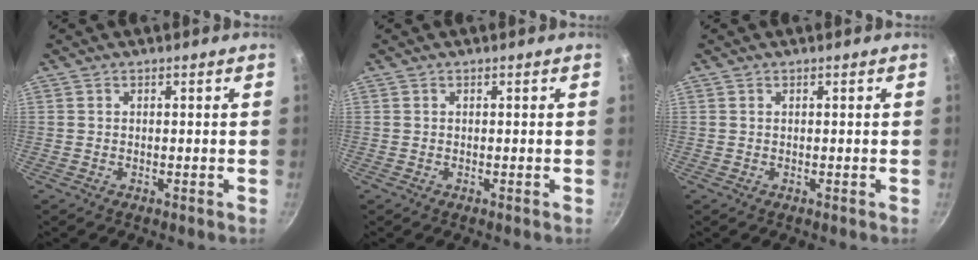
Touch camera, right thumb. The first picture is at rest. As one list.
[{"total": 0.0}, {"total": 0.0}]